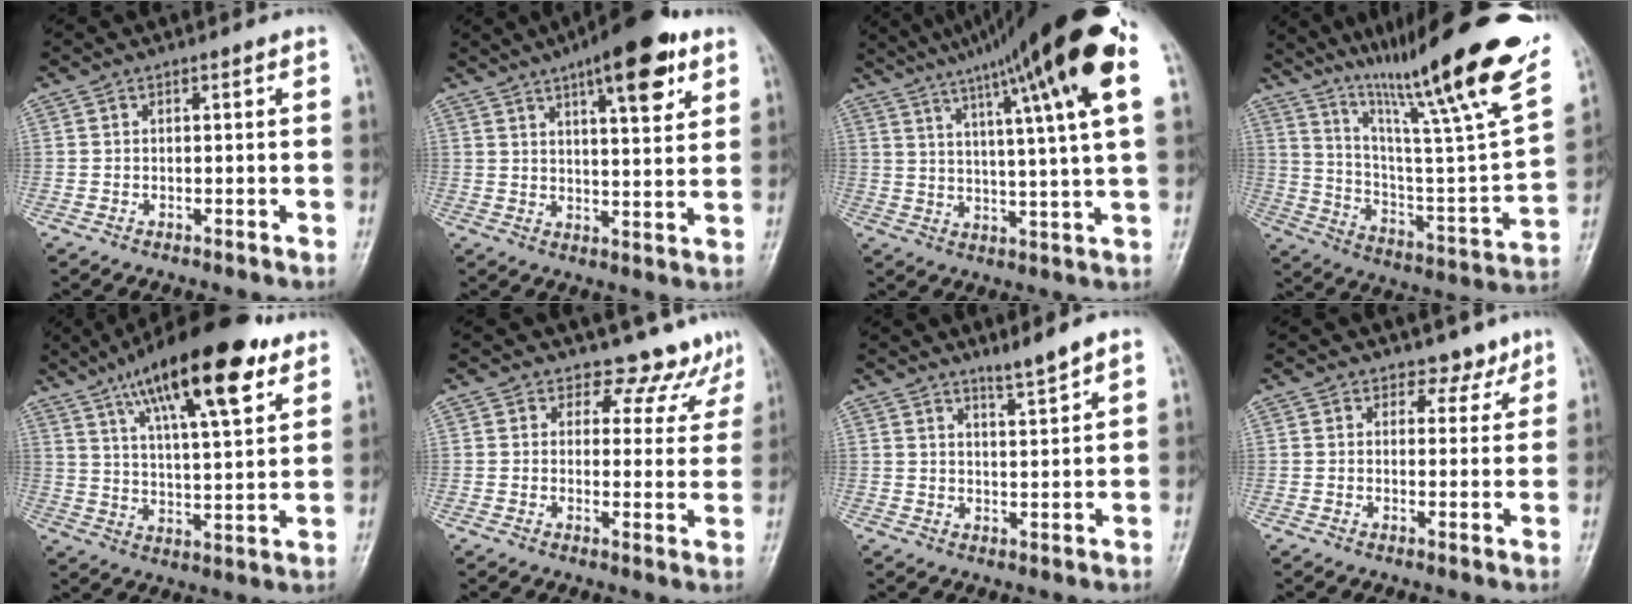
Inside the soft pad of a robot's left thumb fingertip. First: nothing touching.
{"total": 14.0, "force": [7.7, 4.3, 10.8], "torque": [-0.132, -0.026, 0.108]}
{"total": 23.1, "force": [12.5, 1.4, 19.4], "torque": [-0.296, -0.006, 0.179]}
{"total": 32.2, "force": [21.3, 4.0, 23.8], "torque": [-0.351, -0.072, 0.334]}
{"total": 21.3, "force": [12.2, 6.2, 16.4], "torque": [-0.246, -0.031, 0.198]}
{"total": 8.9, "force": [7.9, 4.1, -0.3], "torque": [0.054, -0.048, 0.072]}
{"total": 3.9, "force": [3.2, -0.2, 2.1], "torque": [-0.036, -0.029, 0.059]}
{"total": 3.4, "force": [2.7, 2.1, 0.2], "torque": [0.025, -0.017, 0.030]}